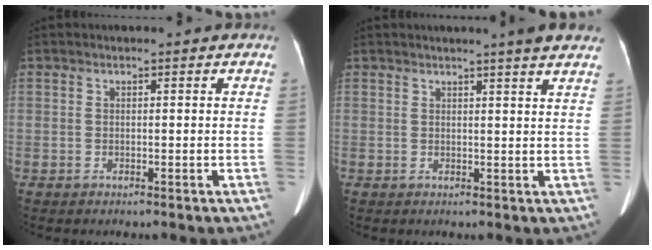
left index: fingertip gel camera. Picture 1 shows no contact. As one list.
[{"total": 5.2, "force": [4.4, -0.6, 2.7], "torque": [-0.038, 0.003, 0.042]}]